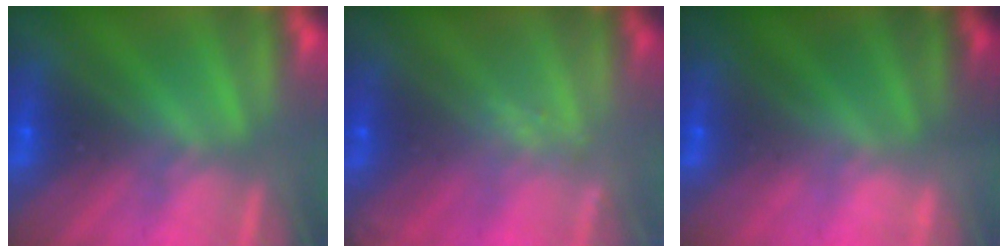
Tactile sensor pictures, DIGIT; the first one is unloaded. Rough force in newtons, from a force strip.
{"total": 1.7}
{"total": 2.2}